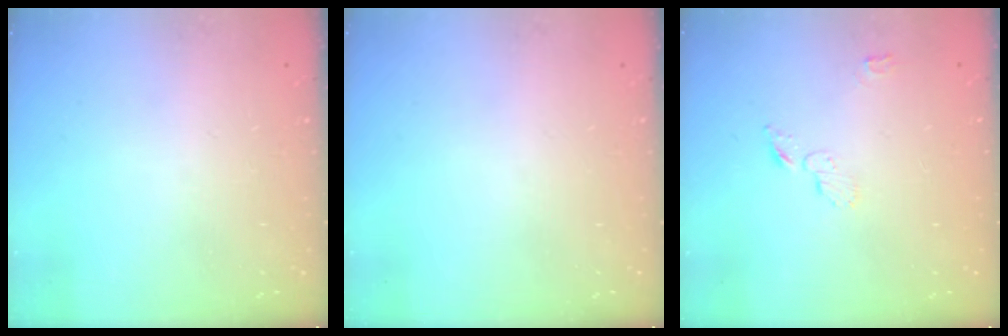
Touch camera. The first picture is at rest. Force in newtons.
{"total": 0.0}
{"total": 4.9, "press": 4.8, "slide": 0.6}